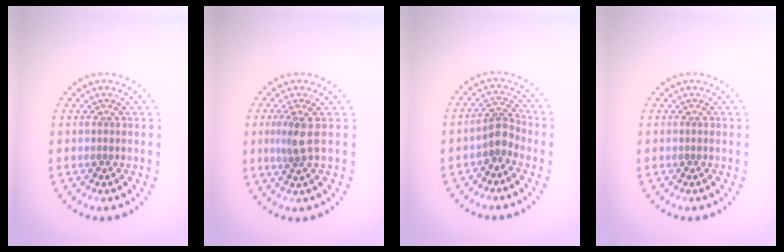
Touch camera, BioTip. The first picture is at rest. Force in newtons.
{"total": 2.1, "press": 1.6, "slide": 1.4}
{"total": 2.3, "press": 1.9, "slide": 1.4}
{"total": 0.0}